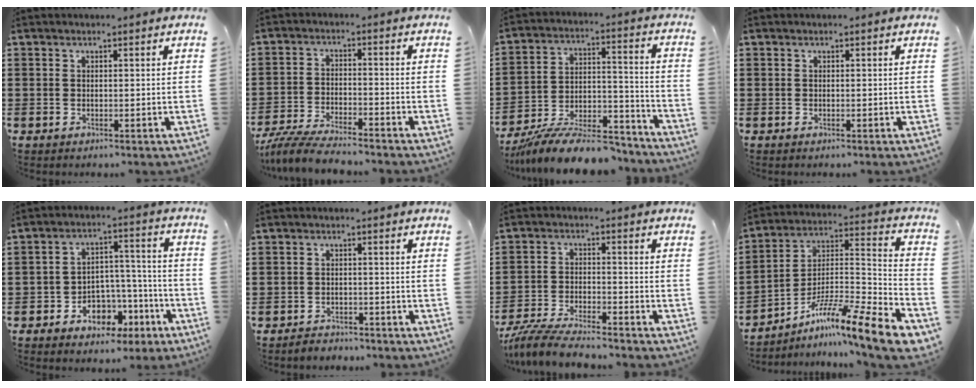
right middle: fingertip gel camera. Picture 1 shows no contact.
{"total": 5.9, "force": [-5.5, 0.5, 1.9], "torque": [-0.048, -0.005, -0.111]}
{"total": 12.2, "force": [-10.9, 2.1, 5.0], "torque": [-0.077, 0.034, -0.206]}
{"total": 0.0}
{"total": 6.3, "force": [-4.0, 4.2, 2.4], "torque": [-0.042, 0.027, -0.069]}
{"total": 2.3, "force": [-2.2, 0.6, -0.3], "torque": [0.000, 0.003, -0.052]}
{"total": 6.6, "force": [-6.2, 0.6, 2.3], "torque": [-0.052, -0.003, -0.121]}
{"total": 11.2, "force": [-7.9, 1.1, 7.8], "torque": [-0.136, -0.002, -0.155]}